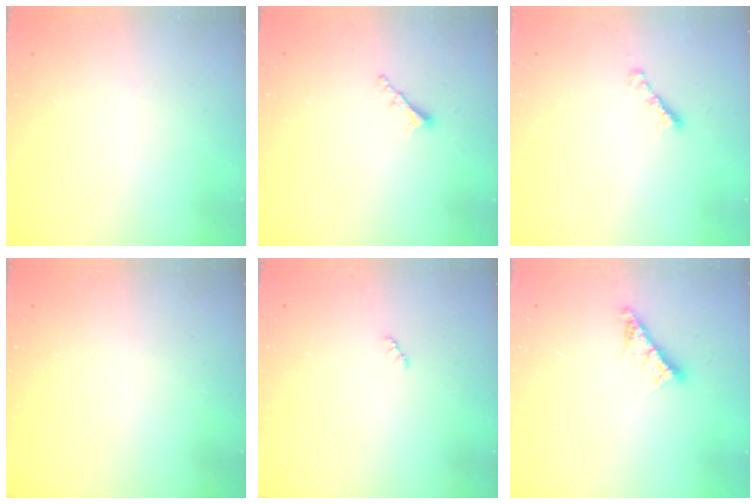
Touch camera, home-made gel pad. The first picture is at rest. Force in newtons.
{"total": 2.3, "press": 2.2, "slide": 0.6}
{"total": 2.4, "press": 2.4, "slide": 0.4}
{"total": 0.0}
{"total": 2.1, "press": 2.1, "slide": 0.3}
{"total": 7.9, "press": 7.8, "slide": 0.6}